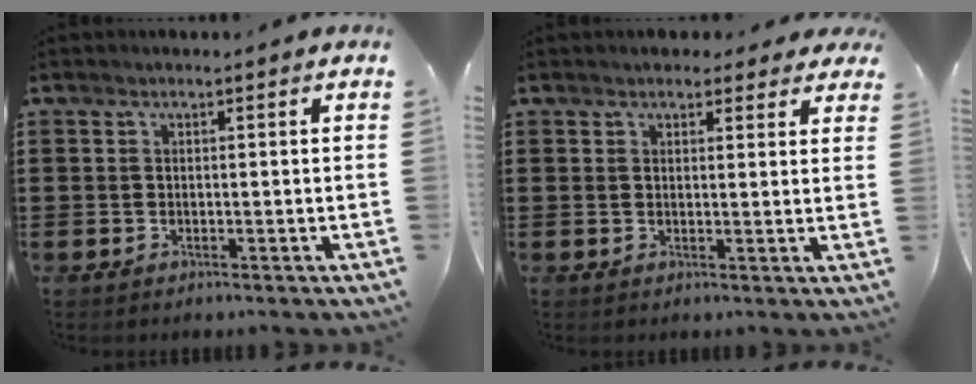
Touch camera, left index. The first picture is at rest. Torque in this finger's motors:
{"motor_torque": [2.14, 0.00, 0.26, 0.03]}